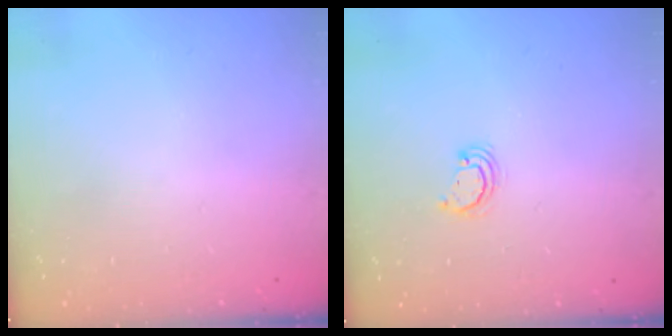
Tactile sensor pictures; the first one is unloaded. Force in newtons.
{"total": 2.6, "press": 2.6, "slide": 0.3}